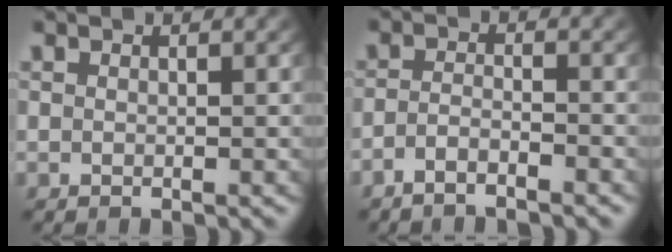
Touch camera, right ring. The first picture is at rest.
{"total": 2.7, "force": [-2.5, 0.5, 1.1], "torque": [-0.020, -0.006, -0.043]}